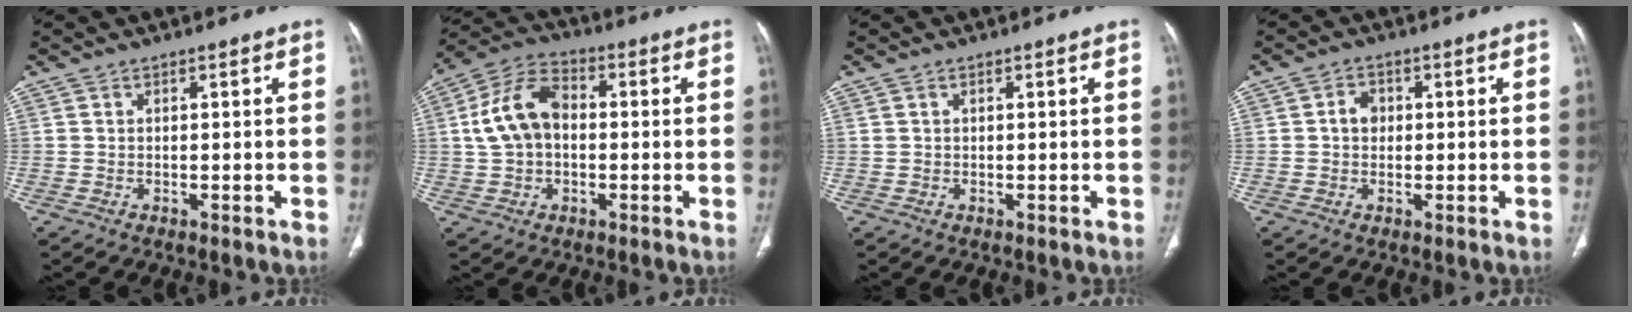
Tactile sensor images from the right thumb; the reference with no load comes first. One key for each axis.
{"total": 11.1, "fx": 0.6, "fy": 7.6, "fz": 8.2, "tx": -0.155, "ty": 0.031, "tz": 0.003}
{"total": 0.7, "fx": 0.4, "fy": 0.4, "fz": 0.4, "tx": -0.009, "ty": 0.005, "tz": 0.009}
{"total": 1.8, "fx": 0.3, "fy": 1.5, "fz": 1.0, "tx": -0.009, "ty": 0.003, "tz": 0.004}